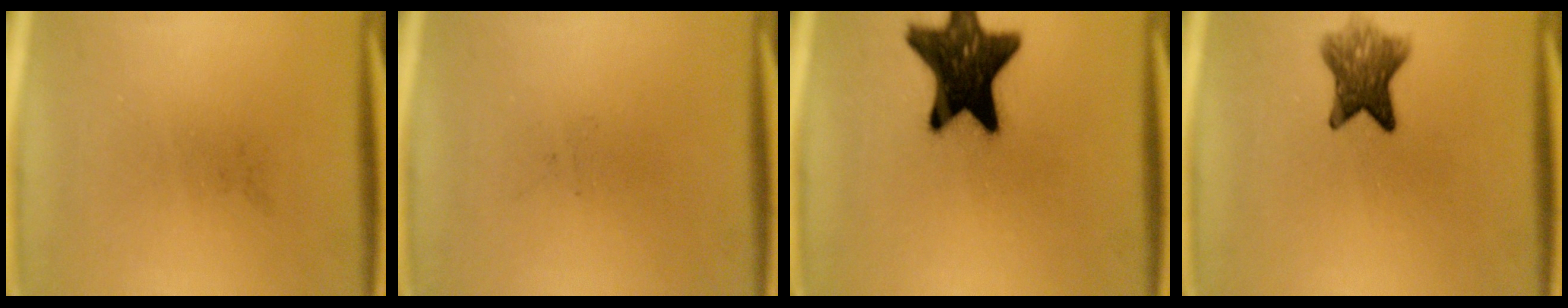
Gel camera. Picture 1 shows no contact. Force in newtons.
{"total": 0.0}
{"total": 18.2}
{"total": 6.5}